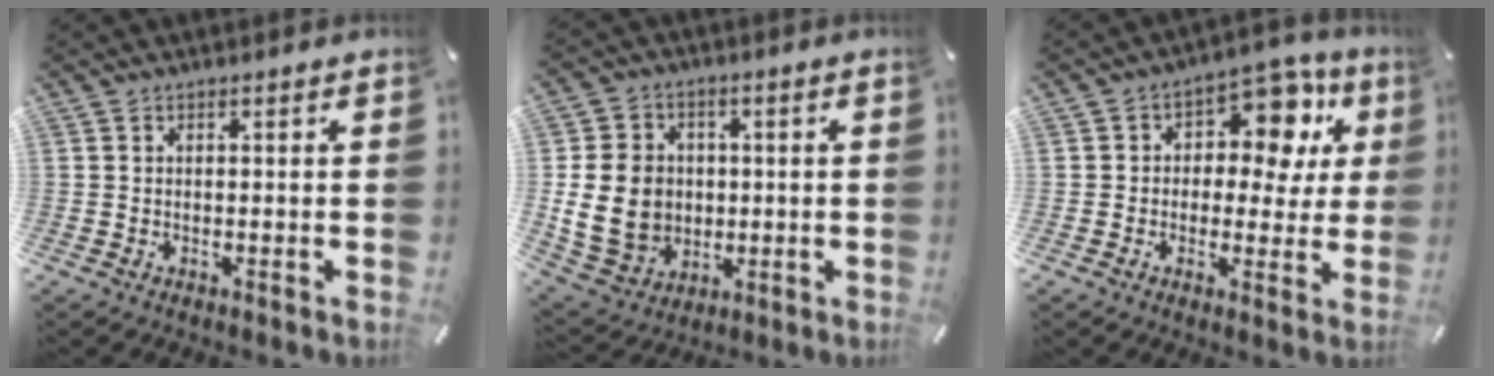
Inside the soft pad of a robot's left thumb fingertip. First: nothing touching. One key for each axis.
{"total": 14.1, "fx": -0.4, "fy": 12.1, "fz": 7.1, "tx": -0.154, "ty": 0.004, "tz": -0.003}
{"total": 11.5, "fx": 4.6, "fy": 7.7, "fz": 7.3, "tx": -0.094, "ty": -0.030, "tz": 0.078}